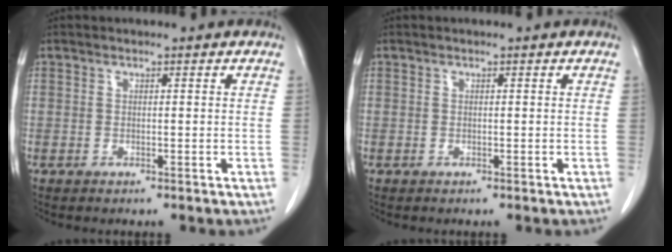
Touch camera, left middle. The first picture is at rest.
{"total": 0.0}